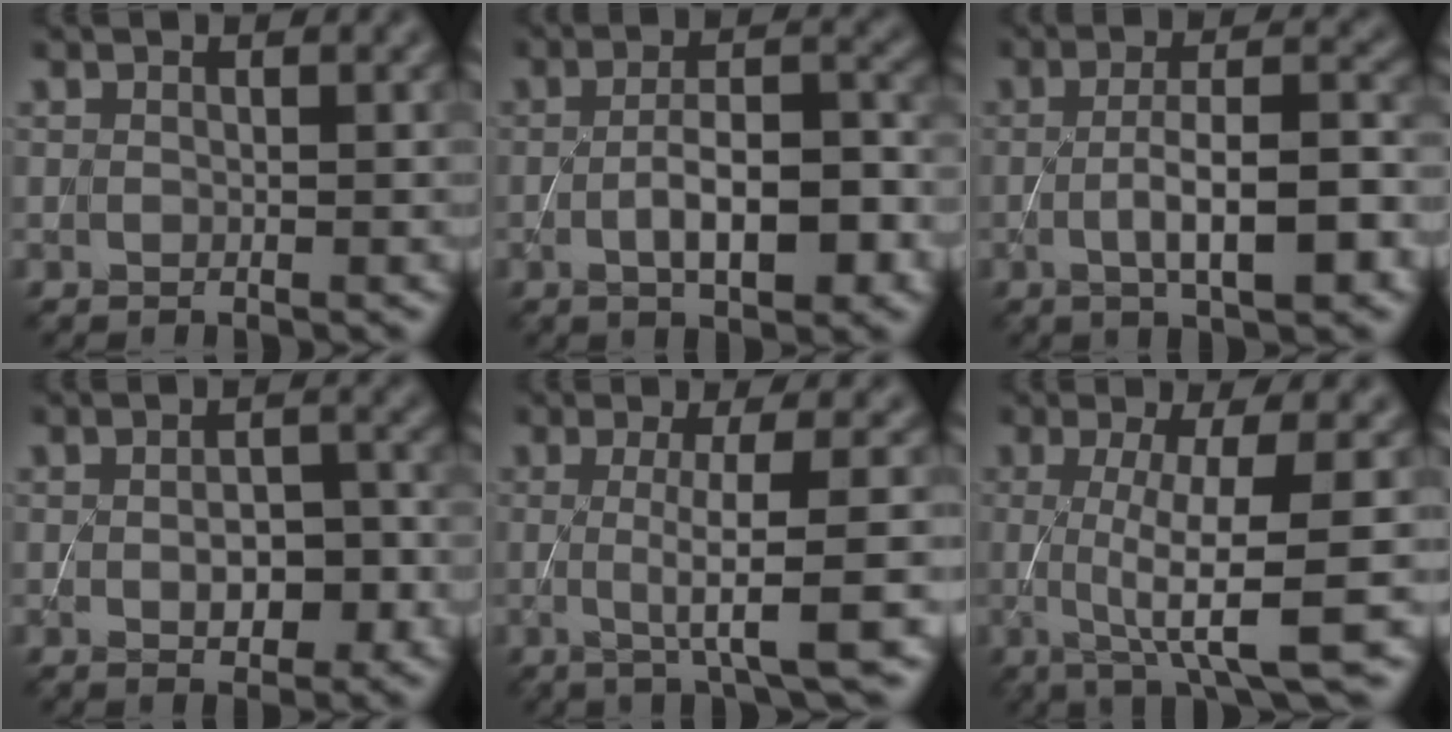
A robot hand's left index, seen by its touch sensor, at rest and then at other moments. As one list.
[{"total": 6.5, "force": [-1.6, 2.3, 5.9], "torque": [-0.100, 0.002, -0.023]}, {"total": 6.9, "force": [-1.4, 1.8, 6.5], "torque": [-0.108, 0.003, -0.021]}, {"total": 3.4, "force": [-0.7, 1.8, 2.8], "torque": [-0.048, -0.001, -0.007]}, {"total": 6.1, "force": [-0.4, 1.2, 6.0], "torque": [-0.091, -0.001, -0.006]}, {"total": 7.1, "force": [-0.6, 1.1, 7.0], "torque": [-0.113, -0.005, -0.006]}]